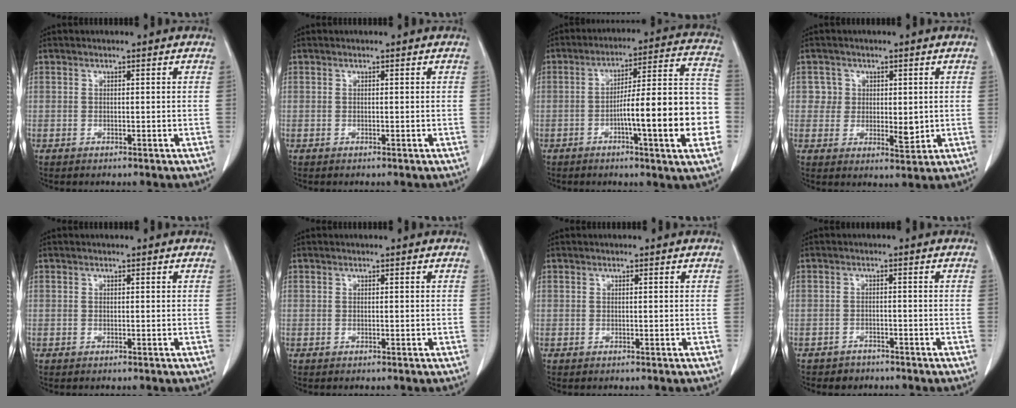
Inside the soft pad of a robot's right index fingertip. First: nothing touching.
{"total": 0.0}
{"total": 17.3, "force": [-4.3, 1.2, 16.7], "torque": [-0.207, 0.023, -0.059]}
{"total": 4.3, "force": [0.9, 3.8, 1.9], "torque": [-0.013, -0.005, 0.015]}
{"total": 0.0}
{"total": 0.0}
{"total": 0.0}
{"total": 2.5, "force": [-2.0, 1.4, 0.0], "torque": [-0.010, 0.005, -0.031]}